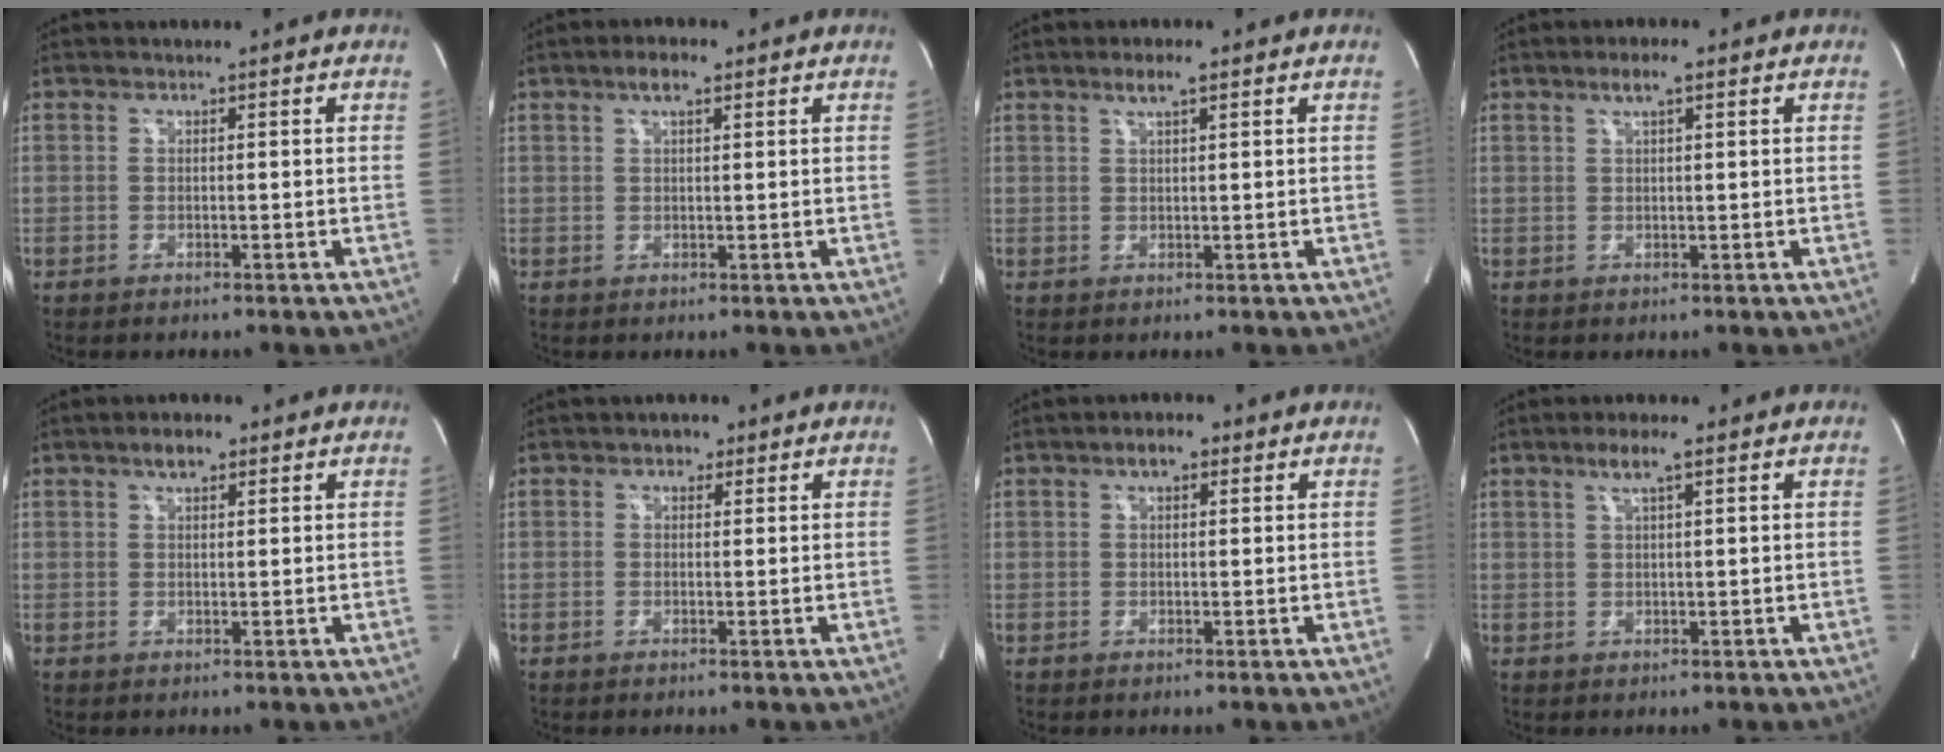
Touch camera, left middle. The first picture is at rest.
{"total": 2.9, "force": [1.9, 0.7, 2.1], "torque": [-0.044, 0.011, 0.030]}
{"total": 2.5, "force": [1.8, 0.3, 1.8], "torque": [-0.041, 0.005, 0.030]}
{"total": 2.8, "force": [1.7, 0.4, 2.1], "torque": [-0.044, 0.008, 0.029]}
{"total": 2.9, "force": [1.9, 1.1, 1.8], "torque": [-0.036, 0.009, 0.031]}
{"total": 1.6, "force": [1.0, 1.1, 0.6], "torque": [-0.012, 0.010, 0.012]}
{"total": 2.9, "force": [1.7, 1.2, 2.0], "torque": [-0.039, 0.014, 0.025]}
{"total": 3.3, "force": [2.1, 0.2, 2.5], "torque": [-0.054, 0.005, 0.036]}